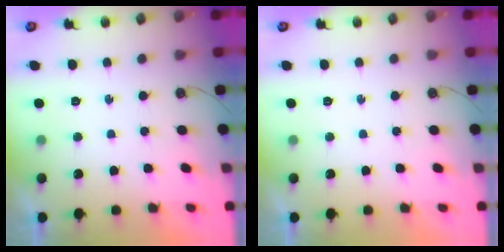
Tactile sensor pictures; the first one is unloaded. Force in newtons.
{"total": 0.0}